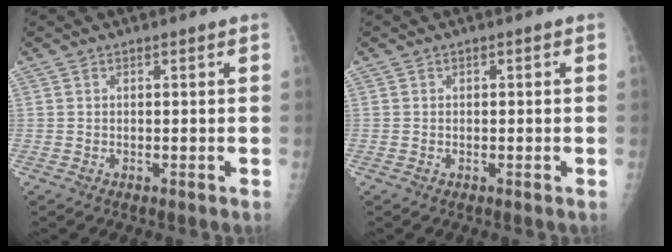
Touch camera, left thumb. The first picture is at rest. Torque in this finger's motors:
{"motor_torque": [-0.39, 0.39, -0.12, 0.12, 0.00]}